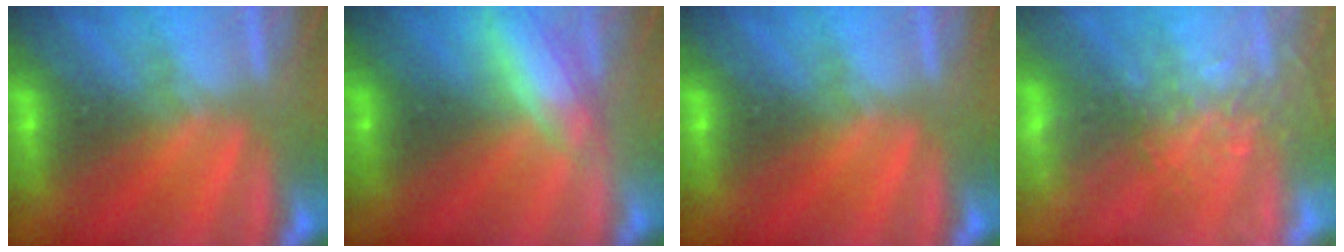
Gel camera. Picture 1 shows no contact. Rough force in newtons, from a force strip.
{"total": 3.0}
{"total": 0.0}
{"total": 8.0}